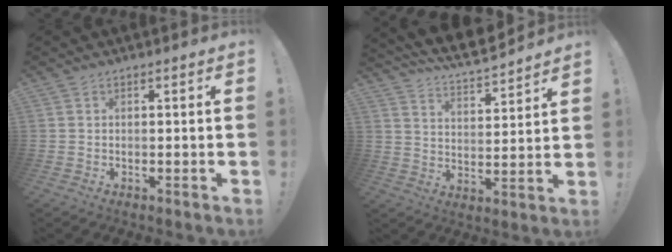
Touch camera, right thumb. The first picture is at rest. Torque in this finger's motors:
{"motor_torque": [-0.67, 2.21, 0.97, 0.79, 0.05]}